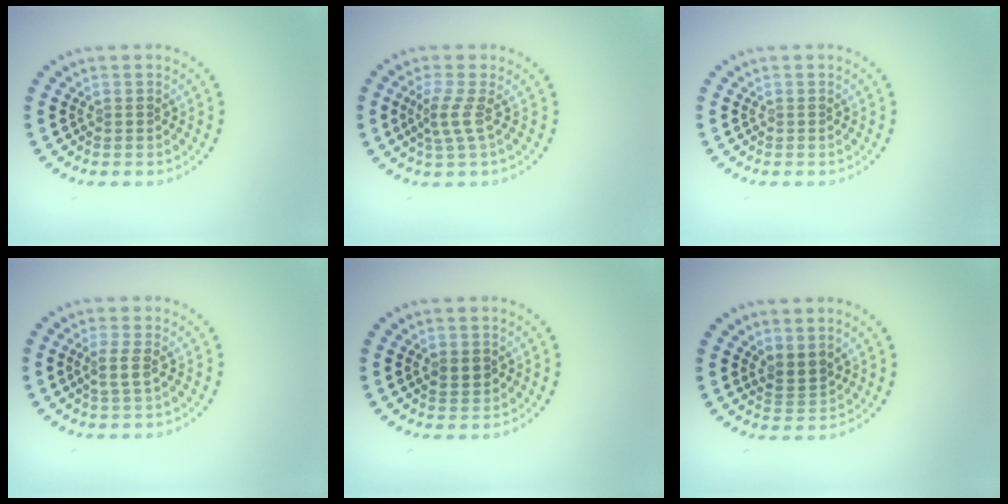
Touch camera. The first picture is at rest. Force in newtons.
{"total": 2.1, "press": 1.4, "slide": 1.5}
{"total": 0.0}
{"total": 1.6, "press": 1.2, "slide": 1.0}
{"total": 1.6, "press": 1.6, "slide": 0.2}
{"total": 2.0, "press": 1.5, "slide": 1.3}